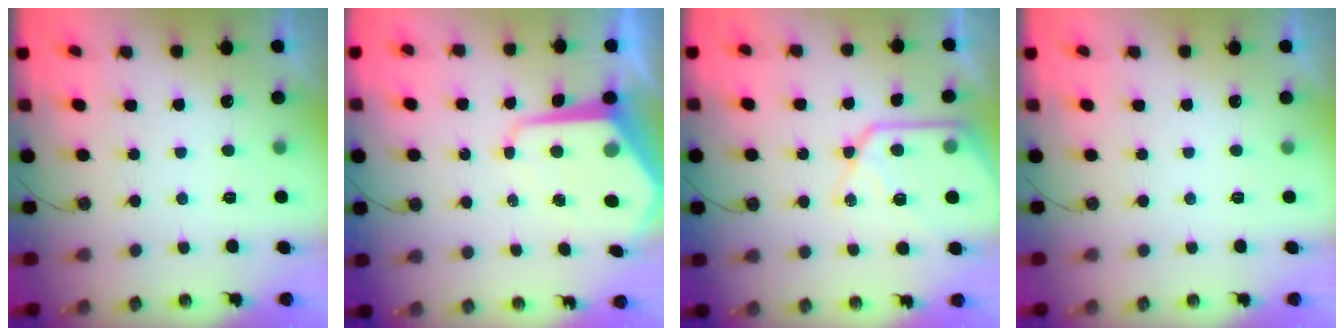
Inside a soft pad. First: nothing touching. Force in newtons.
{"total": 10.6, "press": 10.6, "slide": 0.9}
{"total": 13.9, "press": 13.8, "slide": 1.4}
{"total": 0.0}